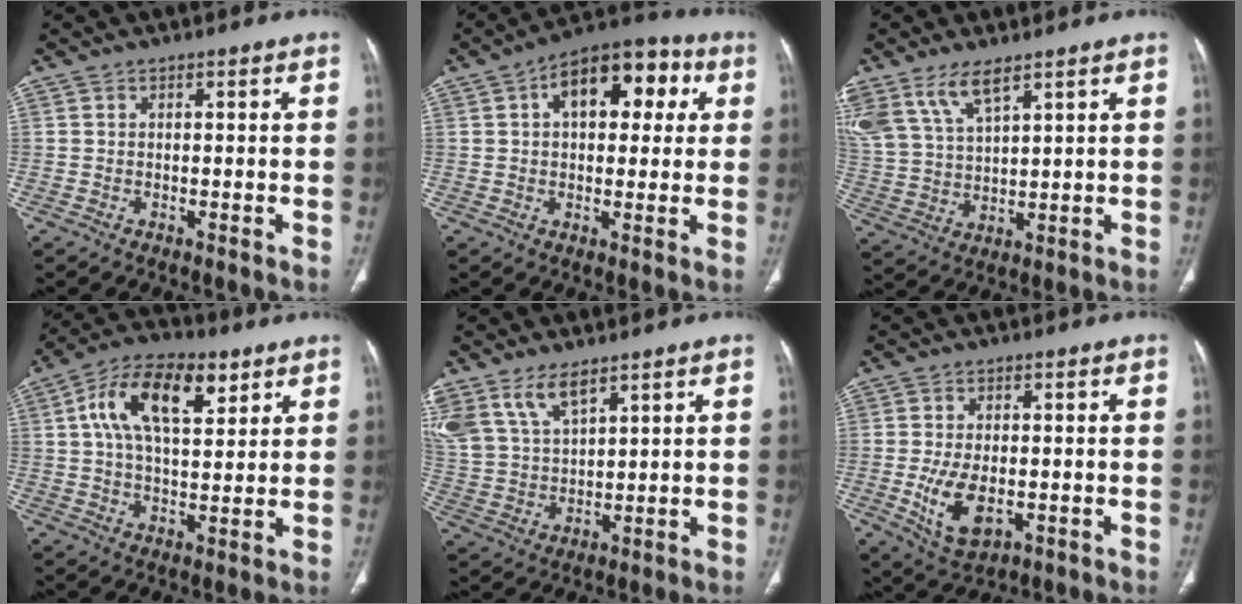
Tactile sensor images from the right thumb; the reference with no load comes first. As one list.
[{"total": 14.5, "force": [4.2, 8.3, 11.1], "torque": [-0.124, 0.025, 0.055]}, {"total": 10.5, "force": [6.9, 4.2, 6.8], "torque": [-0.141, -0.015, 0.152]}, {"total": 15.3, "force": [5.9, 7.7, 11.8], "torque": [-0.187, 0.002, 0.097]}, {"total": 10.6, "force": [7.0, 4.9, 6.2], "torque": [-0.120, -0.018, 0.156]}, {"total": 8.7, "force": [-1.7, 4.8, 7.1], "torque": [-0.131, -0.008, -0.020]}]